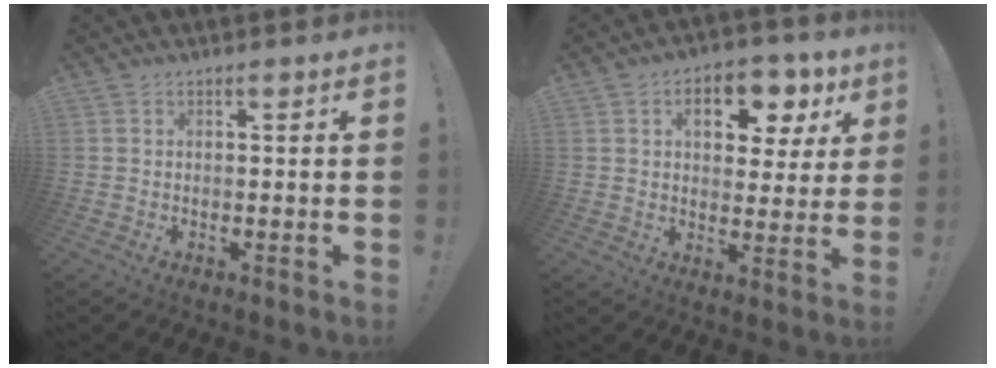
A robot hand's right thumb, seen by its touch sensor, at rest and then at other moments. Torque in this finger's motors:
{"motor_torque": [0.86, 2.80, 0.93, 0.67, 0.05]}